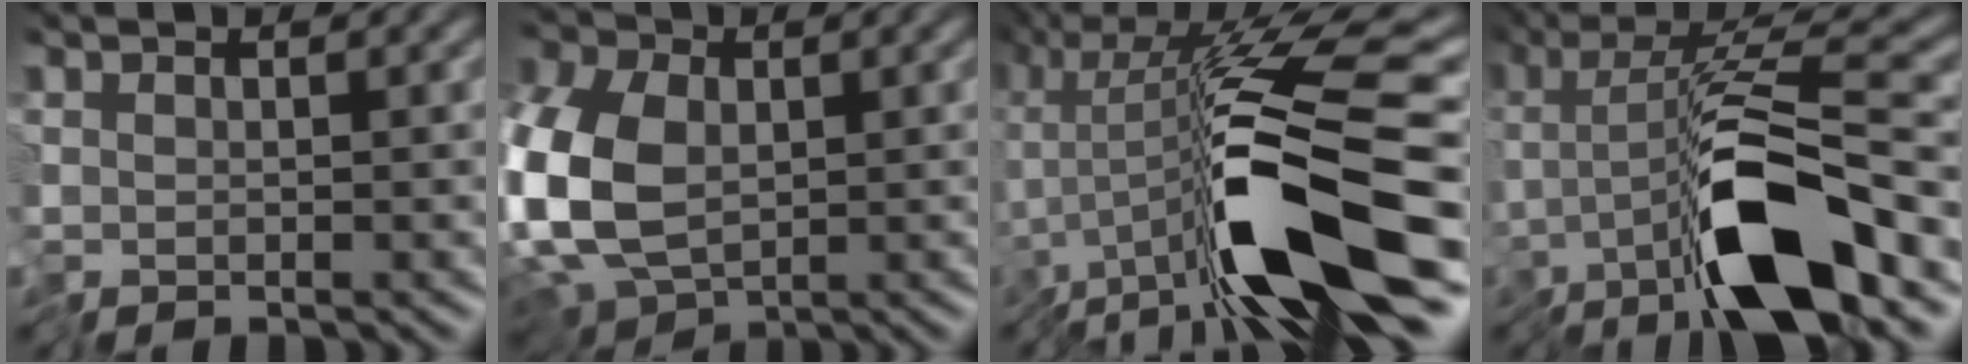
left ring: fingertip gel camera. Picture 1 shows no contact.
{"total": 11.6, "force": [-1.4, 7.9, 8.4], "torque": [-0.214, -0.014, -0.043]}
{"total": 13.0, "force": [-4.8, 2.0, 11.9], "torque": [-0.201, 0.011, -0.088]}
{"total": 9.6, "force": [-4.0, 1.7, 8.6], "torque": [-0.129, 0.007, -0.084]}